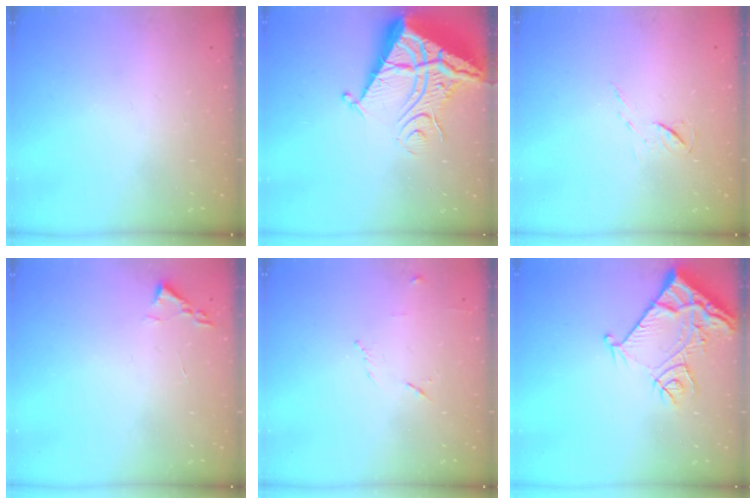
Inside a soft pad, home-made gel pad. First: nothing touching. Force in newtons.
{"total": 12.2, "press": 12.1, "slide": 1.3}
{"total": 4.9, "press": 4.9, "slide": 0.5}
{"total": 1.8, "press": 1.7, "slide": 0.2}
{"total": 5.9, "press": 5.8, "slide": 1.1}
{"total": 12.6, "press": 12.5, "slide": 1.5}